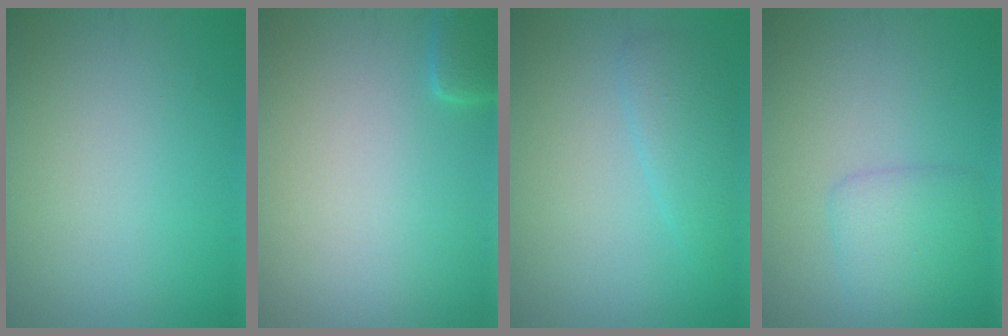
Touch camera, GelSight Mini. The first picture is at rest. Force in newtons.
{"total": 1.9, "press": 1.9, "slide": 0.2}
{"total": 2.3, "press": 2.3, "slide": 0.0}
{"total": 2.5, "press": 2.5, "slide": 0.1}